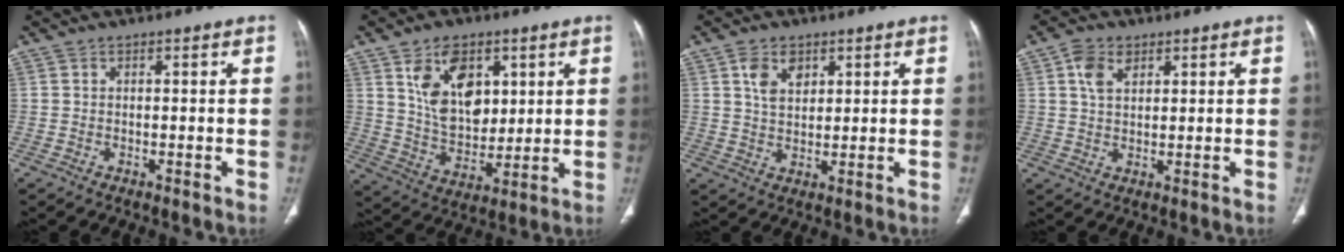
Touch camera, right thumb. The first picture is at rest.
{"total": 13.9, "force": [5.4, 8.9, 9.2], "torque": [-0.116, -0.031, 0.110]}
{"total": 5.5, "force": [2.6, 3.5, 3.3], "torque": [-0.043, -0.013, 0.049]}
{"total": 4.9, "force": [2.2, 3.2, 3.0], "torque": [-0.043, -0.005, 0.042]}